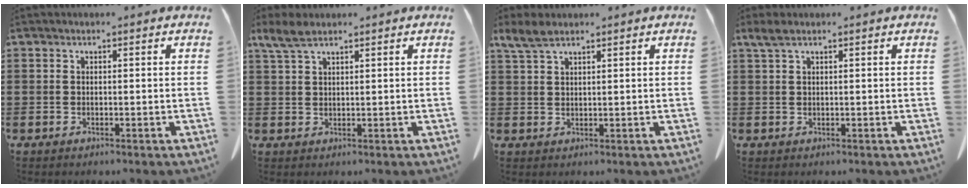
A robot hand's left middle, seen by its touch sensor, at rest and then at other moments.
{"total": 3.8, "force": [2.5, 1.2, 2.5], "torque": [-0.064, 0.002, 0.045]}
{"total": 3.5, "force": [2.4, 1.2, 2.3], "torque": [-0.059, 0.001, 0.042]}
{"total": 1.8, "force": [1.1, 0.4, 1.4], "torque": [-0.031, 0.003, 0.020]}